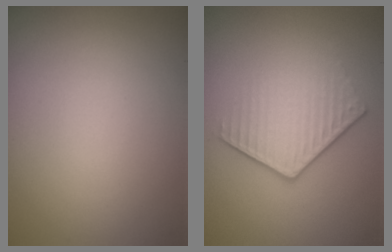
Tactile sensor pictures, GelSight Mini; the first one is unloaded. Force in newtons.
{"total": 4.2, "press": 2.9, "slide": 3.1}